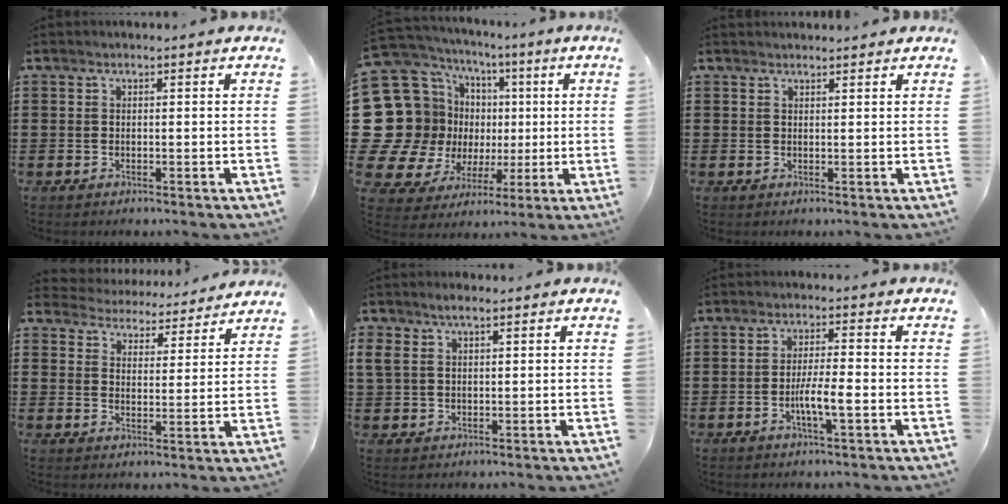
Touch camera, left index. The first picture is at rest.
{"total": 18.8, "force": [1.0, 17.2, 7.4], "torque": [-0.221, -0.023, 0.056]}
{"total": 1.1, "force": [1.1, 0.2, 0.0], "torque": [-0.002, 0.000, 0.022]}
{"total": 4.3, "force": [4.3, 0.3, -0.5], "torque": [-0.018, -0.036, 0.072]}
{"total": 3.0, "force": [1.4, 1.7, 2.0], "torque": [-0.044, 0.008, 0.025]}
{"total": 4.7, "force": [-1.5, 0.5, 4.4], "torque": [-0.082, -0.001, -0.029]}